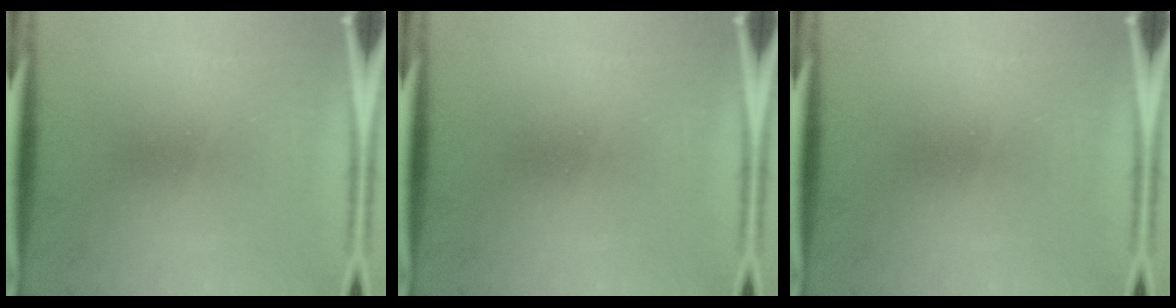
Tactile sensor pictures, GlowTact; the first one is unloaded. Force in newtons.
{"total": 0.0}
{"total": 0.0}